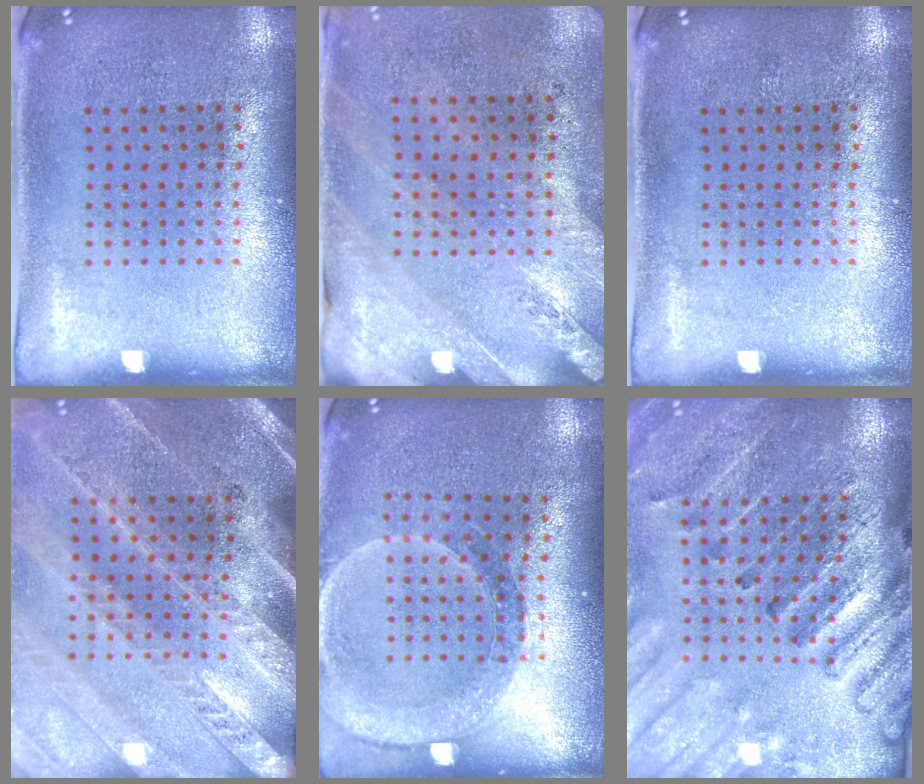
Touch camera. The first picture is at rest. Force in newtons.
{"total": 2.4, "press": 2.1, "slide": 1.3}
{"total": 0.0}
{"total": 3.3, "press": 2.9, "slide": 1.7}
{"total": 1.5, "press": 1.5, "slide": 0.3}
{"total": 2.8, "press": 2.7, "slide": 0.6}